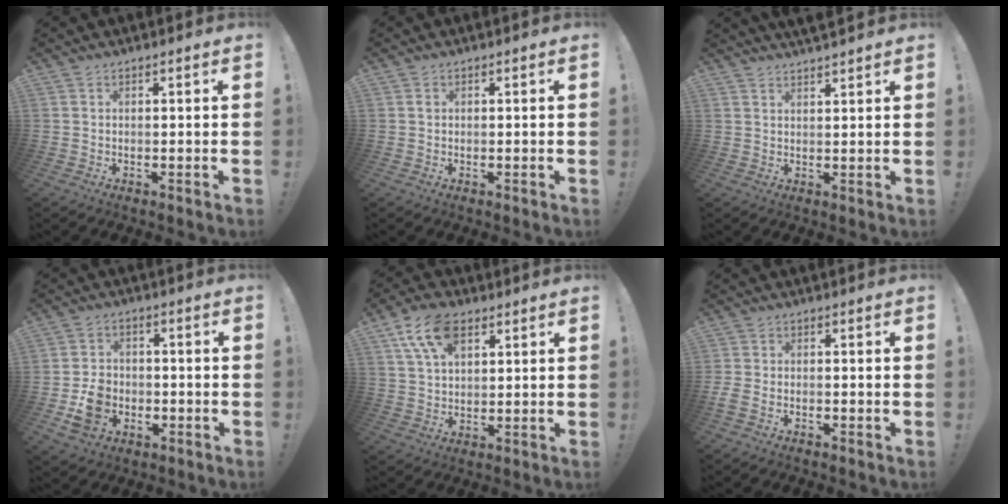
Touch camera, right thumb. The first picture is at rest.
{"total": 0.7, "force": [0.2, 0.6, 0.2], "torque": [0.000, 0.001, 0.002]}
{"total": 3.1, "force": [3.0, 0.1, 0.8], "torque": [-0.014, -0.017, 0.054]}
{"total": 10.7, "force": [-3.2, 8.7, 5.4], "torque": [-0.077, 0.017, -0.051]}
{"total": 11.8, "force": [5.9, 6.7, 7.6], "torque": [-0.141, -0.009, 0.109]}
{"total": 2.7, "force": [-1.3, 1.4, 1.8], "torque": [-0.042, -0.006, -0.025]}